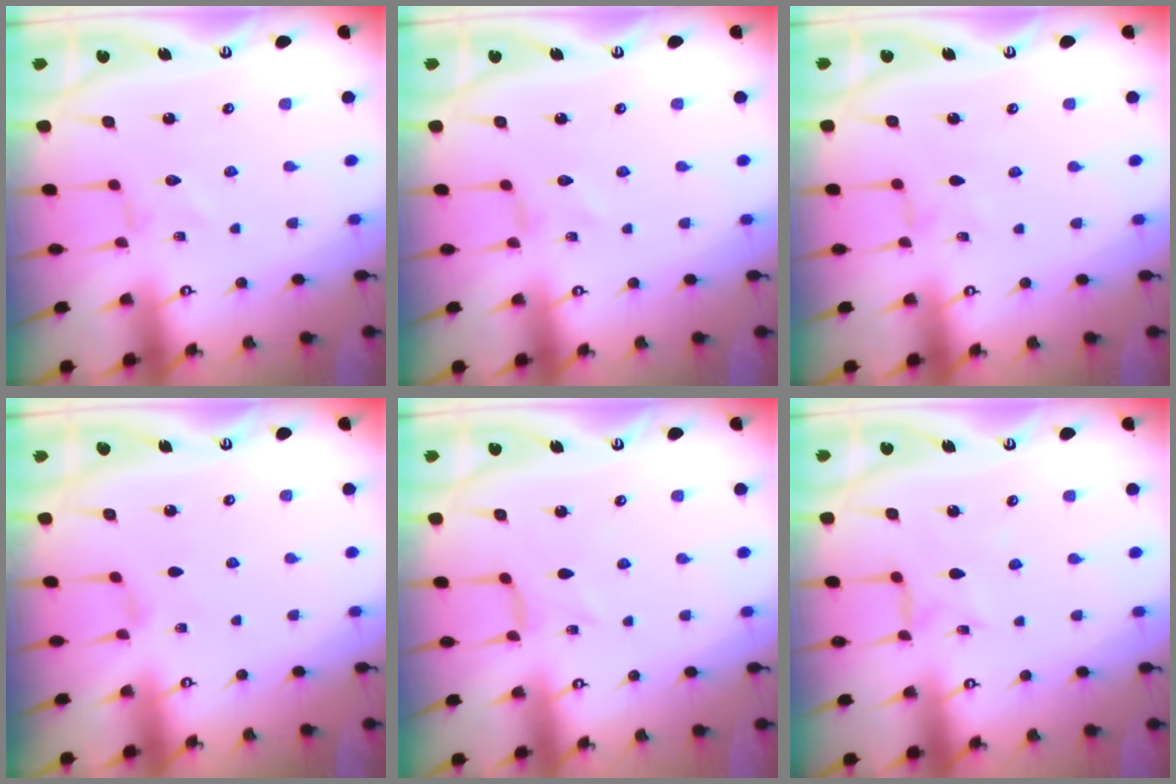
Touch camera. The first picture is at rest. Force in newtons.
{"total": 0.0}
{"total": 0.6, "press": 0.5, "slide": 0.2}
{"total": 1.0, "press": 0.9, "slide": 0.4}
{"total": 1.1, "press": 1.0, "slide": 0.4}
{"total": 2.0, "press": 2.0, "slide": 0.3}